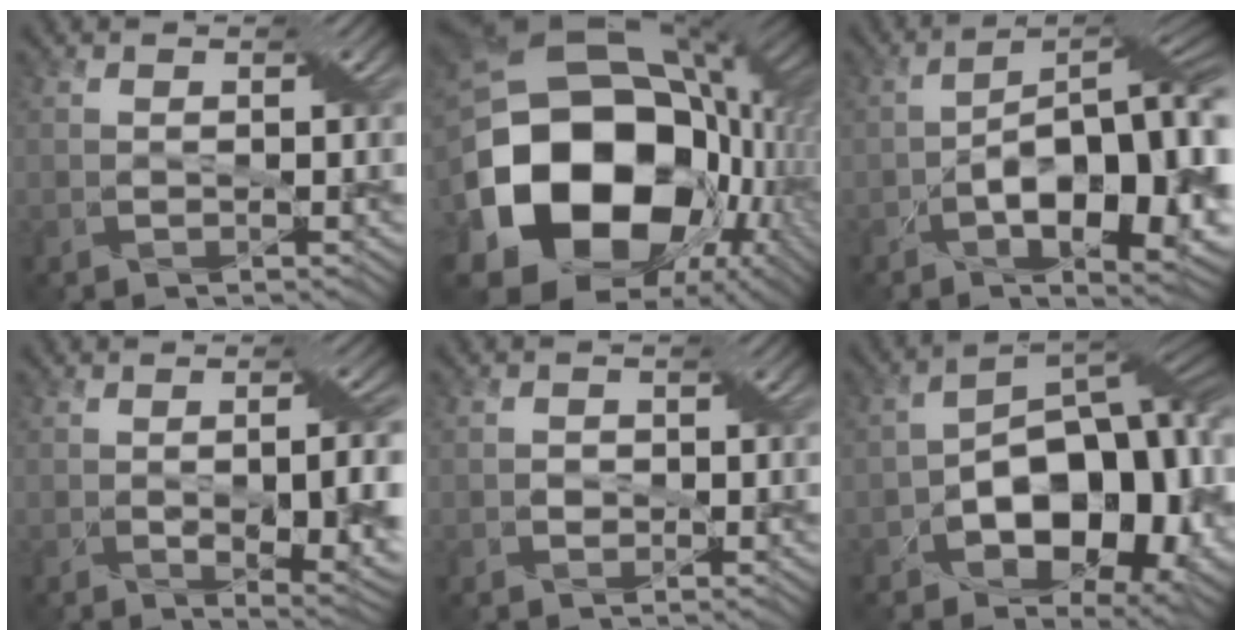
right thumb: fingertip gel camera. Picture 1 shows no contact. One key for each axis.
{"total": 23.0, "fx": -2.6, "fy": 16.7, "fz": 15.6, "tx": -0.366, "ty": -0.042, "tz": -0.016}
{"total": 17.6, "fx": -3.5, "fy": 8.2, "fz": 15.1, "tx": -0.207, "ty": -0.008, "tz": -0.046}
{"total": 8.7, "fx": -1.5, "fy": 3.3, "fz": 8.0, "tx": -0.123, "ty": -0.018, "tz": -0.008}
{"total": 1.1, "fx": -0.2, "fy": 0.9, "fz": 0.4, "tx": -0.008, "ty": -0.002, "tz": -0.007}
{"total": 16.1, "fx": -2.9, "fy": 9.9, "fz": 12.3, "tx": -0.166, "ty": -0.005, "tz": -0.048}